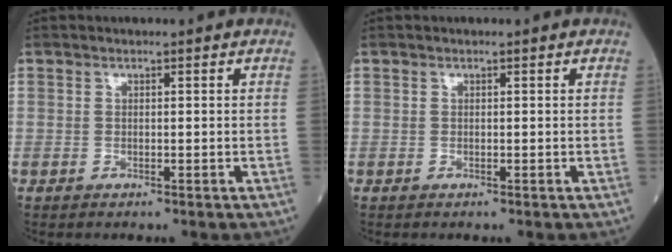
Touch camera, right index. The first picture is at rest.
{"total": 0.0}